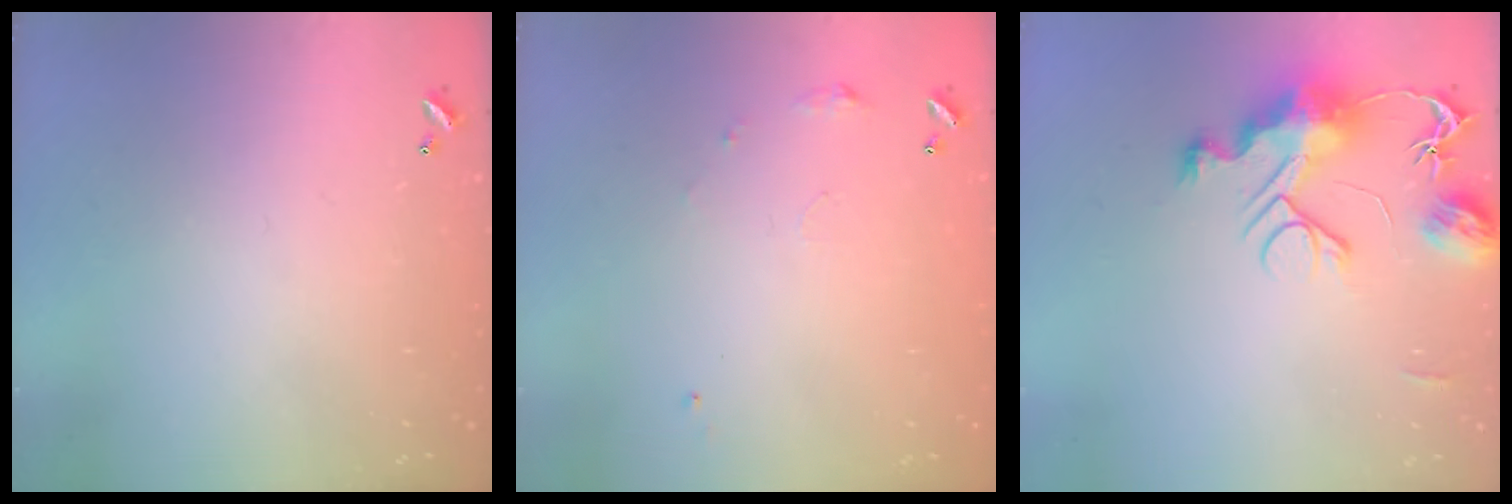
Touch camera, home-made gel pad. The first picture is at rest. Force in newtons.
{"total": 5.9, "press": 5.9, "slide": 0.8}
{"total": 11.5, "press": 11.5, "slide": 1.2}